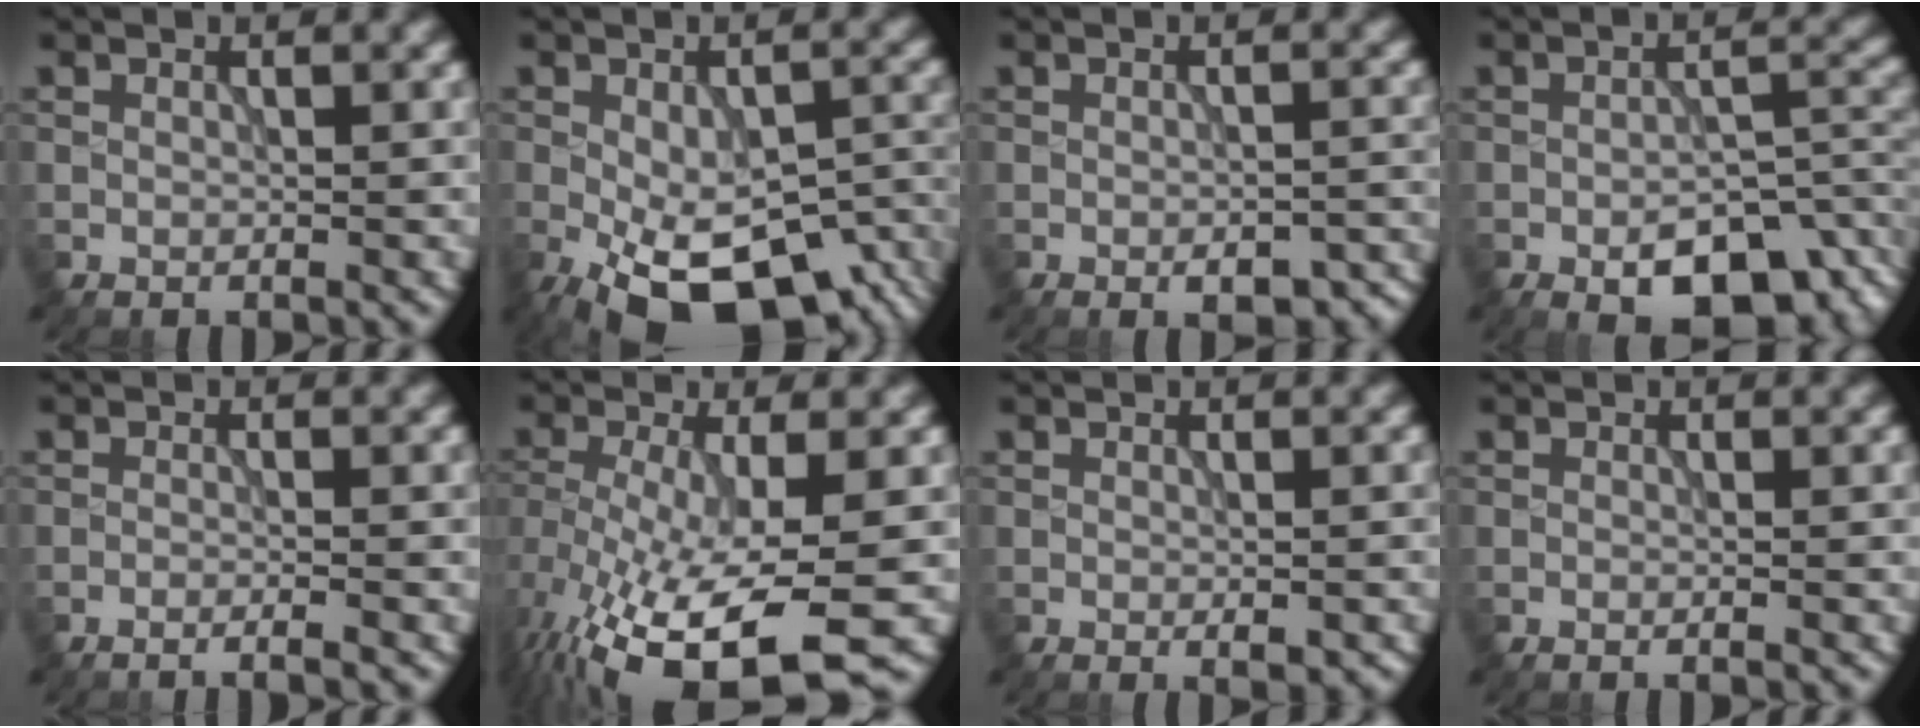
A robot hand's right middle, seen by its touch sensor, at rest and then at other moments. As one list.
[{"total": 14.5, "force": [-7.2, 6.9, 10.6], "torque": [-0.184, -0.046, -0.099]}, {"total": 4.4, "force": [-2.5, 1.8, 3.1], "torque": [-0.046, 0.001, -0.023]}, {"total": 8.6, "force": [-4.5, 3.6, 6.3], "torque": [-0.089, 0.001, -0.067]}, {"total": 1.9, "force": [-1.2, 0.3, 1.4], "torque": [-0.010, 0.002, -0.032]}, {"total": 12.7, "force": [-5.6, 4.5, 10.4], "torque": [-0.210, -0.041, -0.086]}, {"total": 1.4, "force": [-0.6, 0.4, 1.2], "torque": [-0.016, -0.005, -0.006]}, {"total": 0.7, "force": [-0.2, 0.2, 0.6], "torque": [-0.005, -0.006, -0.009]}]